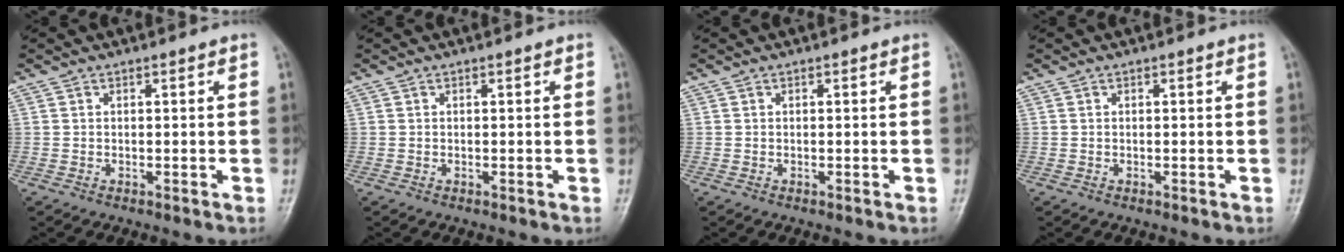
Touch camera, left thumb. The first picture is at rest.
{"total": 0.0}
{"total": 0.0}
{"total": 0.0}